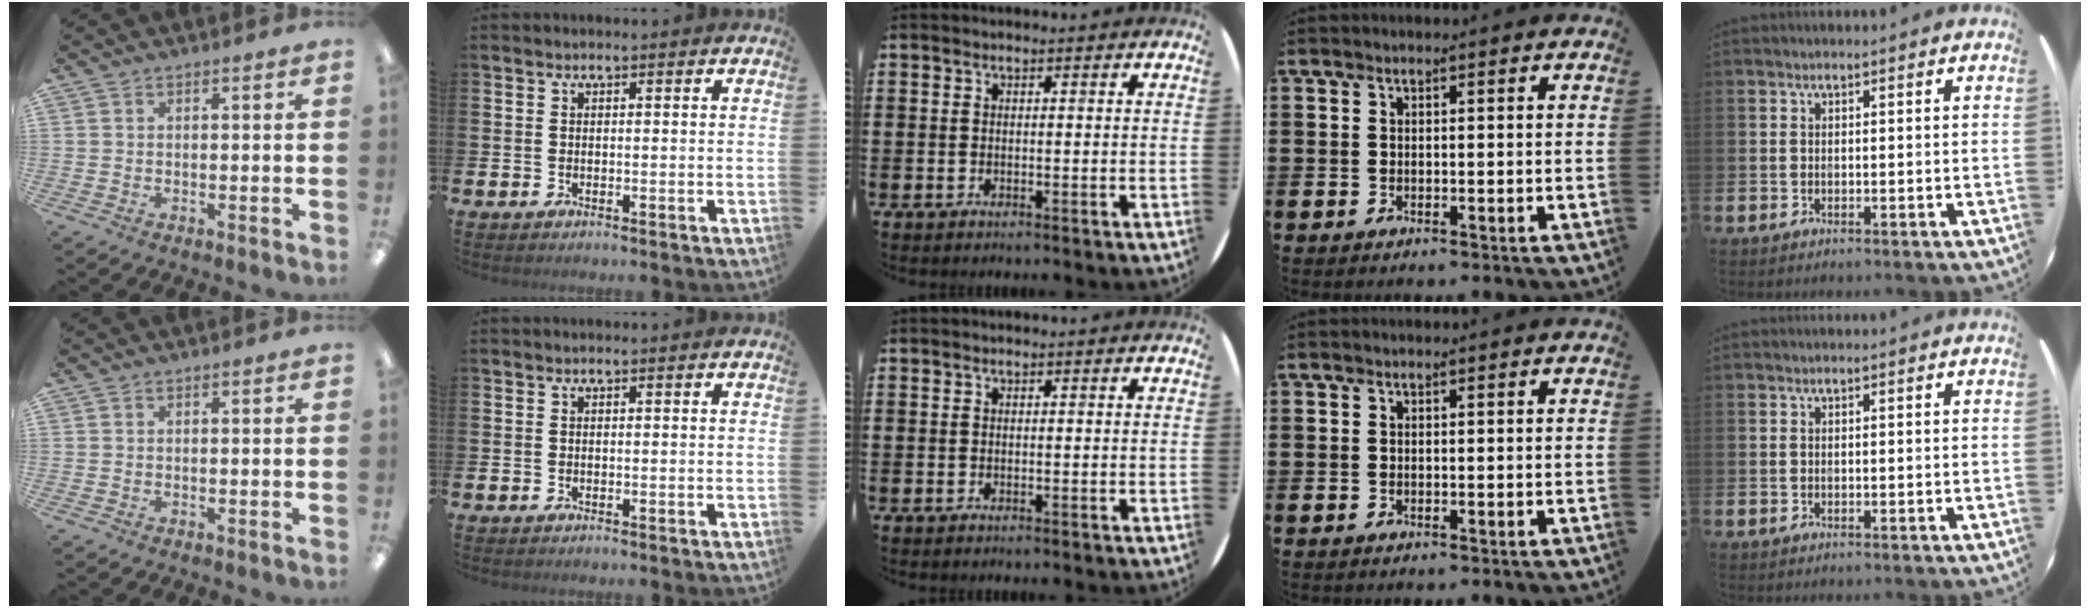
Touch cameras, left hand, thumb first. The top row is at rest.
{}